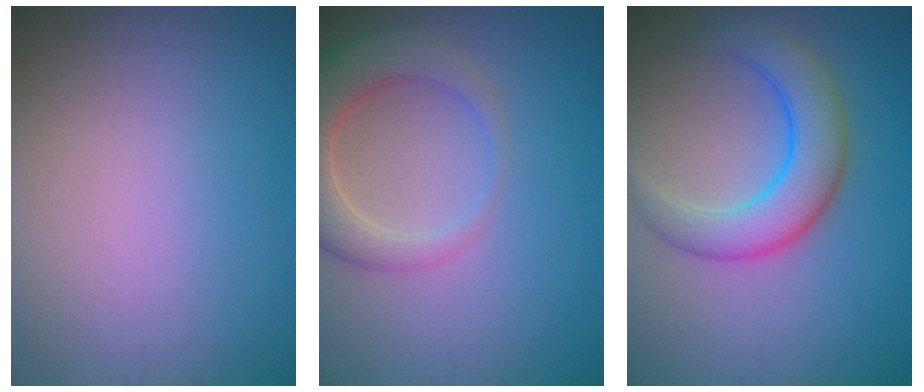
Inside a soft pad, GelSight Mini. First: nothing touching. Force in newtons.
{"total": 4.9, "press": 4.9, "slide": 0.5}
{"total": 5.2, "press": 5.2, "slide": 0.1}